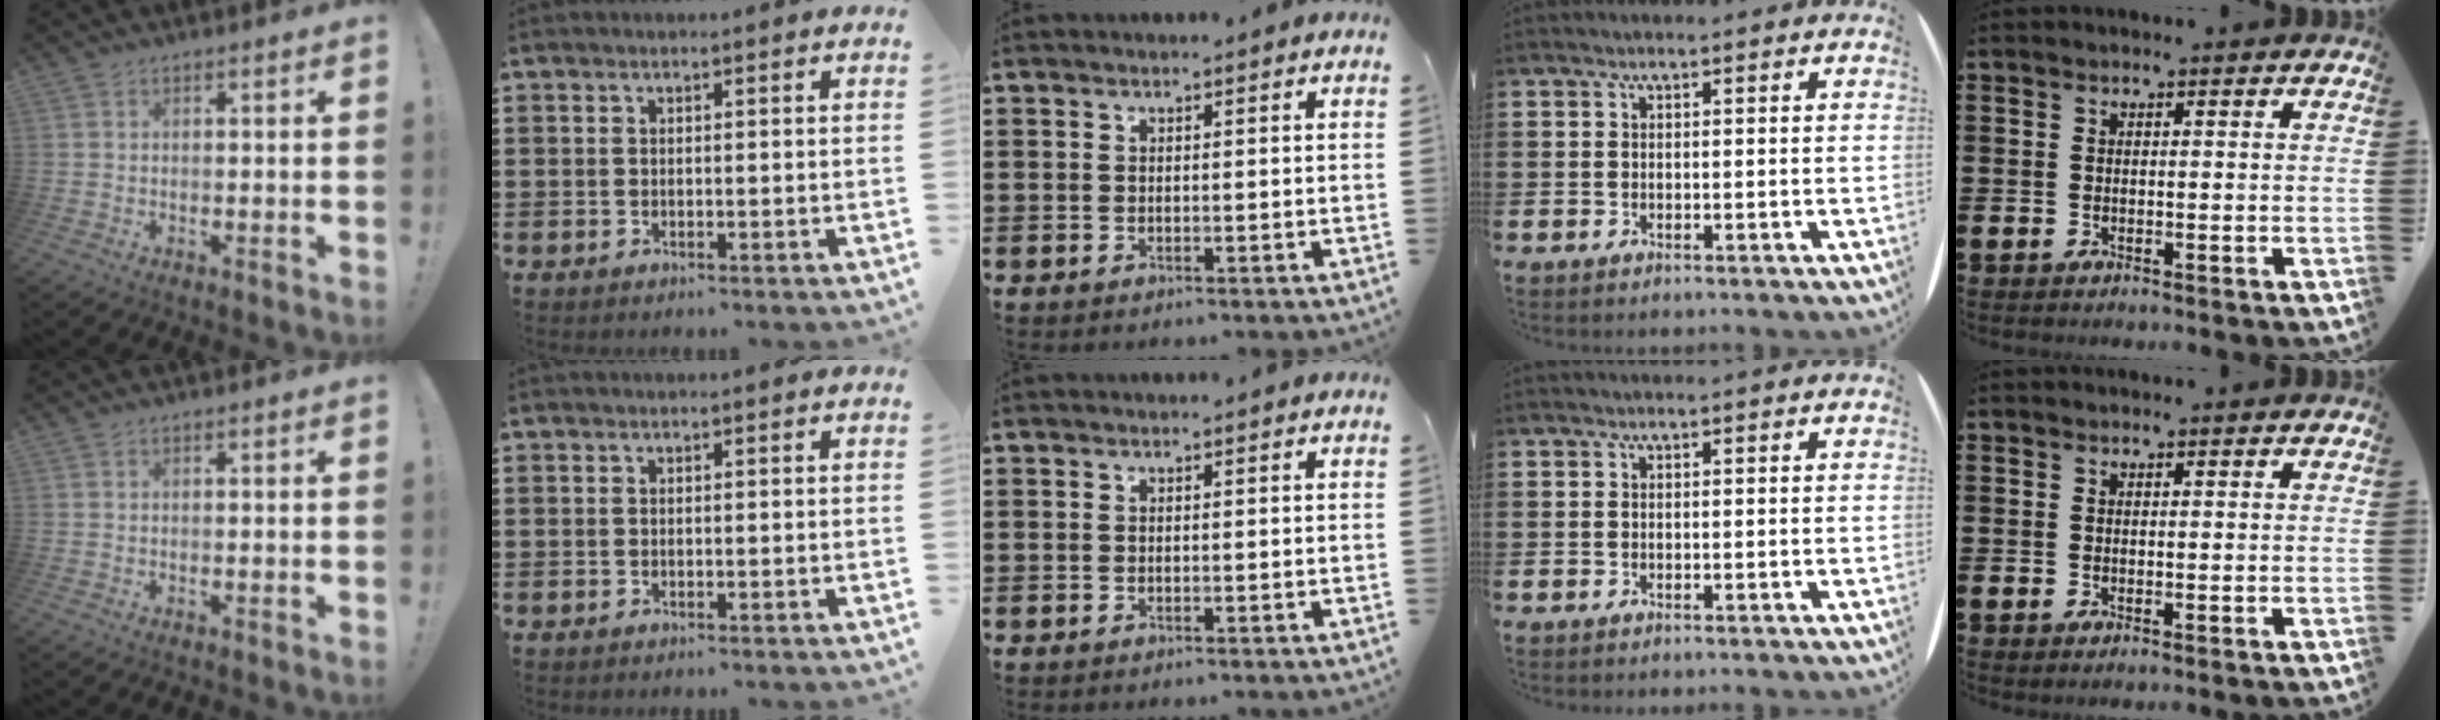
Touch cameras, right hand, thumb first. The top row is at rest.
{}